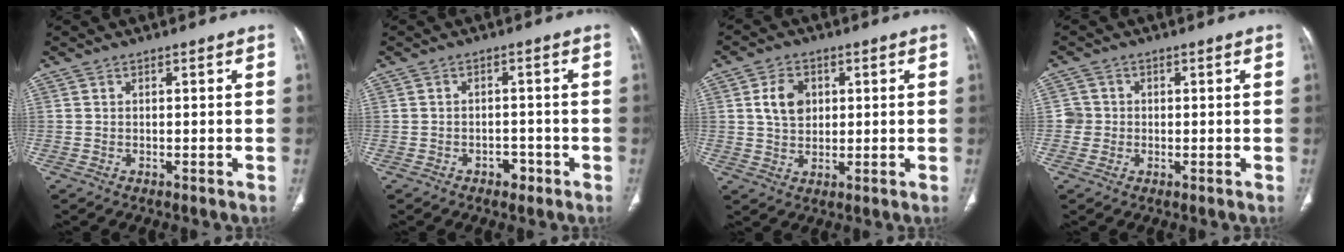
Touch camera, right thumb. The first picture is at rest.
{"total": 2.7, "force": [-1.6, 1.9, 1.2], "torque": [-0.005, 0.012, -0.019]}
{"total": 6.5, "force": [1.7, 4.8, 4.0], "torque": [-0.055, -0.006, 0.030]}
{"total": 2.6, "force": [-0.2, 2.6, 0.1], "torque": [0.018, 0.009, -0.007]}